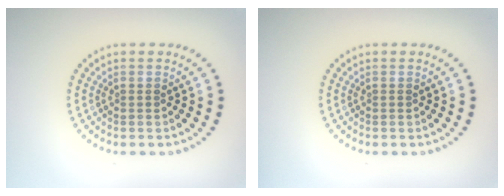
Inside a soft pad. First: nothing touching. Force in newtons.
{"total": 0.0}